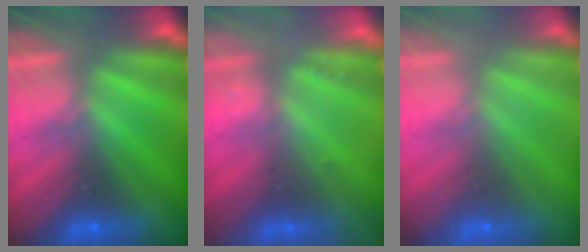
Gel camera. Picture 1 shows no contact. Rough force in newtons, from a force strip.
{"total": 2.3}
{"total": 7.8}